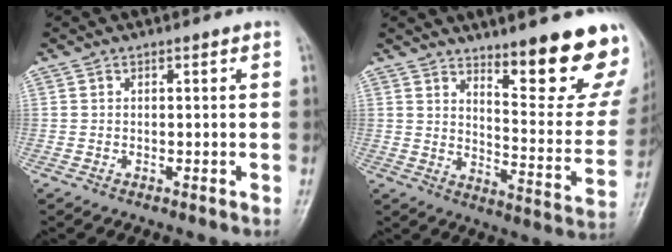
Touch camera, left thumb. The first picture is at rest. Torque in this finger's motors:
{"motor_torque": [0.63, 0.43, 1.51, -1.26, 0.08]}